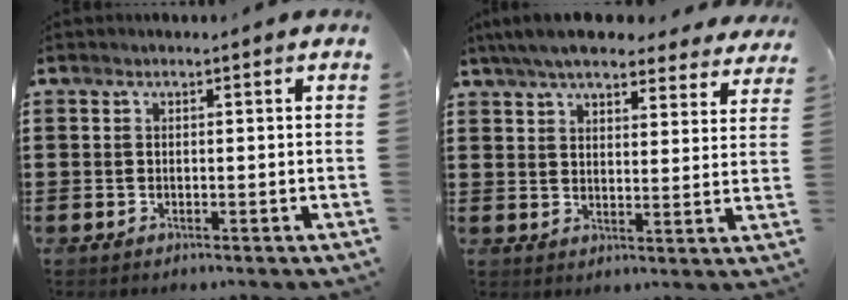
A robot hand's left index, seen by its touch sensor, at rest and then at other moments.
{"total": 7.0, "force": [6.3, 1.2, 2.7], "torque": [-0.076, -0.014, 0.116]}